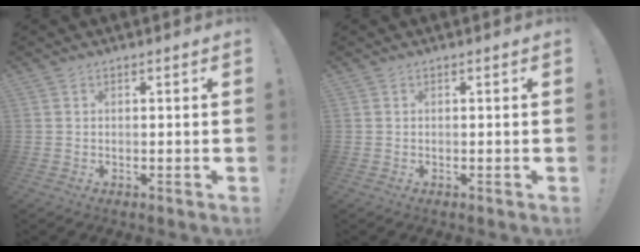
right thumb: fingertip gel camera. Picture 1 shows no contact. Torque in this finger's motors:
{"motor_torque": [0.00, 0.00, 0.20, -0.03, 0.00]}